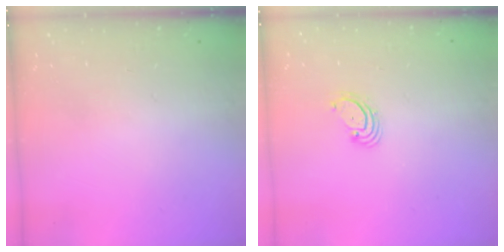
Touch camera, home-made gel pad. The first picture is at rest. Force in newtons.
{"total": 3.0, "press": 3.0, "slide": 0.3}